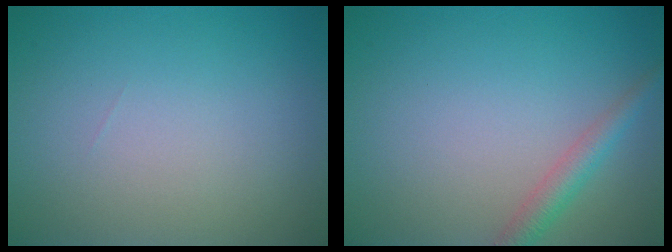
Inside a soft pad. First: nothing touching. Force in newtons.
{"total": 2.2, "press": 2.2, "slide": 0.1}